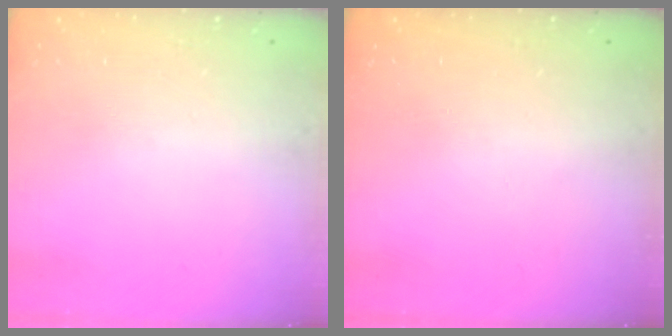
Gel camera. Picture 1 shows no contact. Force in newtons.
{"total": 0.0}